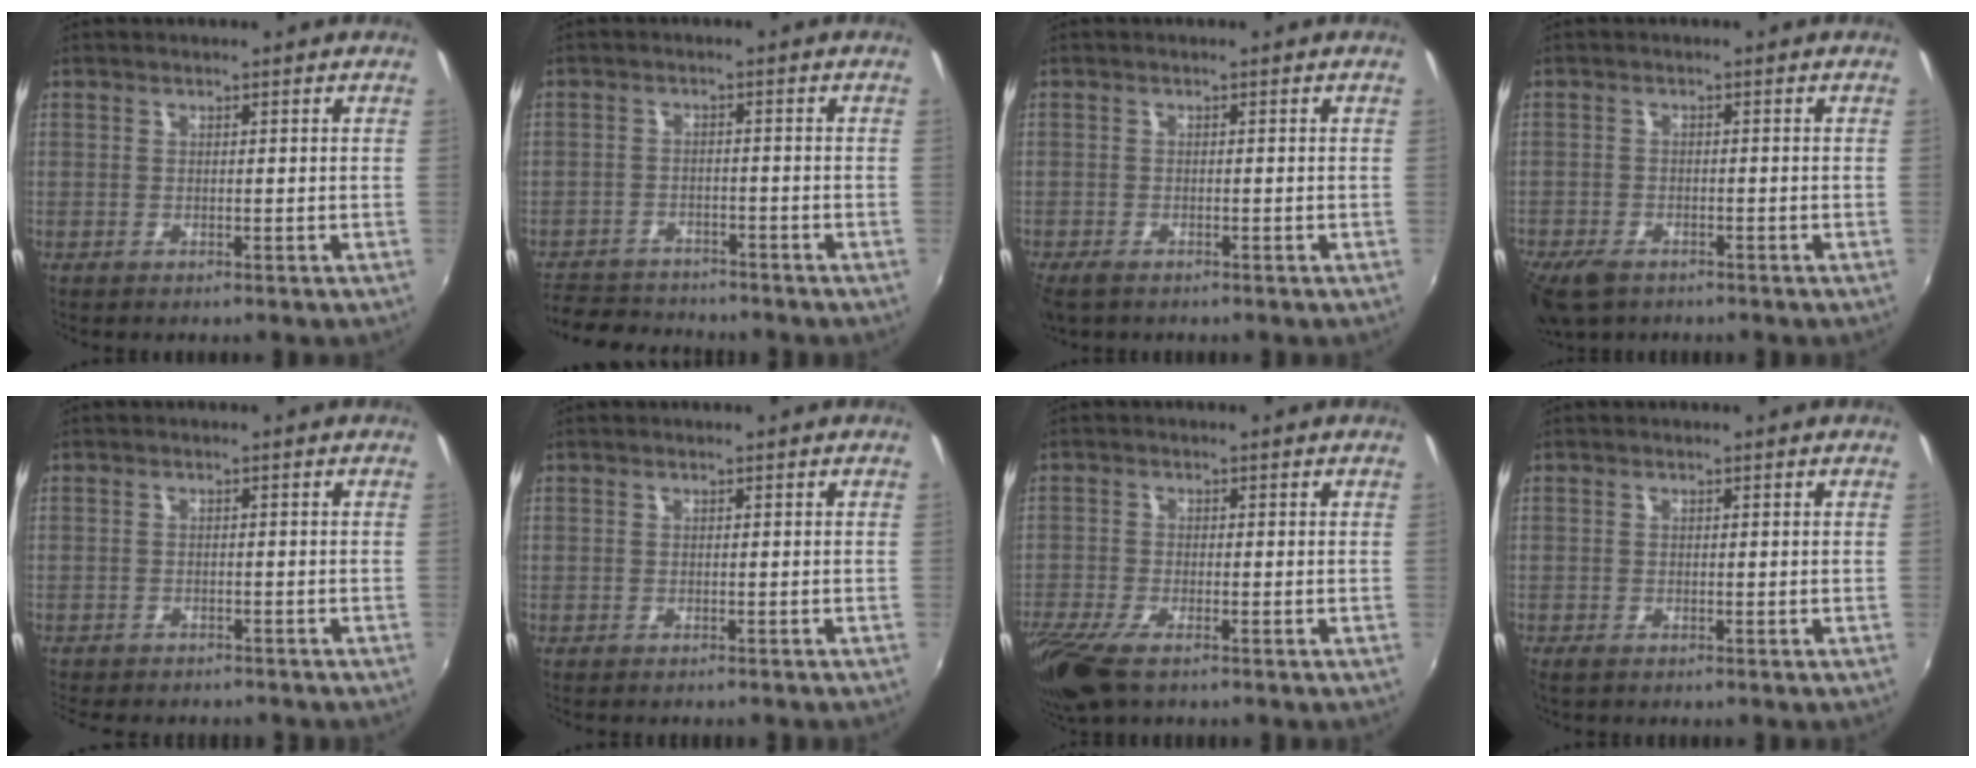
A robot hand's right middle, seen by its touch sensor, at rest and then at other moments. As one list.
[{"total": 9.9, "force": [-8.9, 3.6, 2.5], "torque": [-0.080, 0.002, -0.145]}, {"total": 3.2, "force": [-2.4, 1.3, 1.7], "torque": [-0.040, -0.015, -0.043]}, {"total": 7.1, "force": [-5.1, 3.4, 3.5], "torque": [-0.097, -0.026, -0.098]}, {"total": 6.8, "force": [-6.2, 1.9, 2.3], "torque": [-0.060, -0.018, -0.092]}, {"total": 1.4, "force": [-1.3, 0.2, 0.5], "torque": [-0.013, -0.009, -0.019]}, {"total": 10.3, "force": [-7.0, 3.2, 6.9], "torque": [-0.167, -0.047, -0.137]}, {"total": 1.3, "force": [-1.0, 0.4, 0.7], "torque": [-0.015, -0.006, -0.020]}]